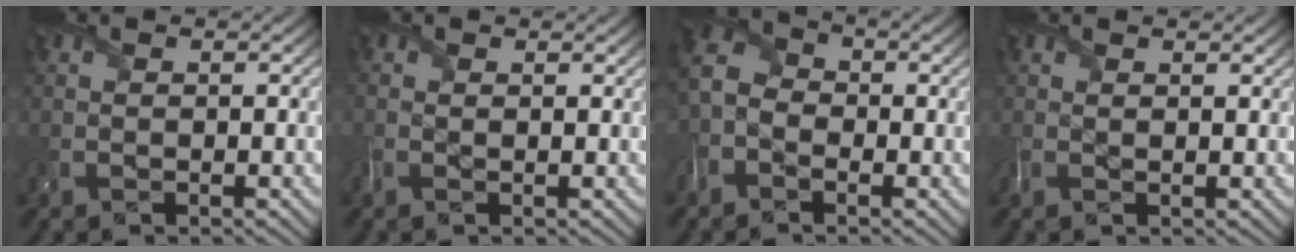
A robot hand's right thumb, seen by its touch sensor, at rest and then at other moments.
{"total": 1.6, "force": [0.1, 1.1, 1.1], "torque": [-0.033, -0.002, -0.001]}
{"total": 4.6, "force": [-2.1, 3.3, 2.4], "torque": [-0.066, 0.001, -0.059]}
{"total": 1.2, "force": [0.8, 0.4, 0.8], "torque": [-0.022, -0.001, 0.015]}